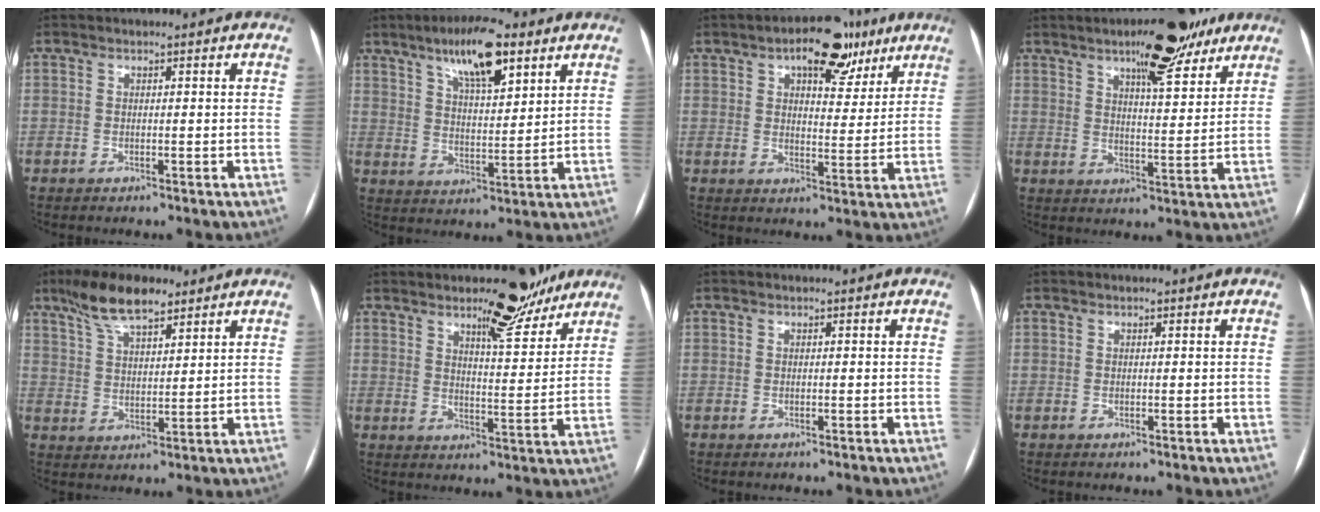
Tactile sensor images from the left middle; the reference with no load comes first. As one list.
[{"total": 11.1, "force": [6.8, 2.9, 8.2], "torque": [-0.141, 0.010, 0.115]}, {"total": 9.9, "force": [6.1, 4.5, 6.3], "torque": [-0.082, 0.019, 0.088]}, {"total": 11.2, "force": [7.6, 2.7, 7.7], "torque": [-0.110, 0.006, 0.112]}, {"total": 9.2, "force": [6.8, 2.7, 5.6], "torque": [-0.108, 0.016, 0.124]}, {"total": 8.6, "force": [6.7, 2.2, 4.9], "torque": [-0.067, -0.003, 0.101]}, {"total": 0.0}, {"total": 0.0}]